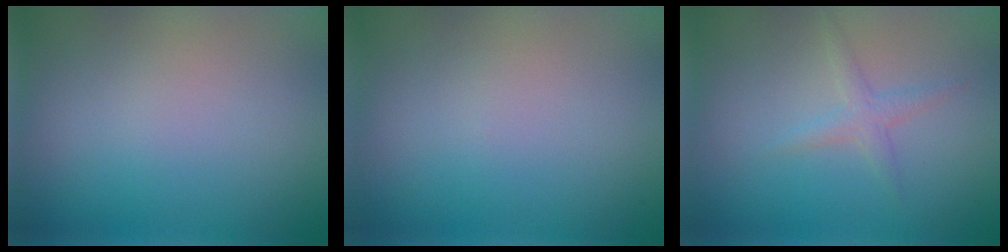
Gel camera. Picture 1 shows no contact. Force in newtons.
{"total": 0.0}
{"total": 1.4, "press": 1.4, "slide": 0.1}